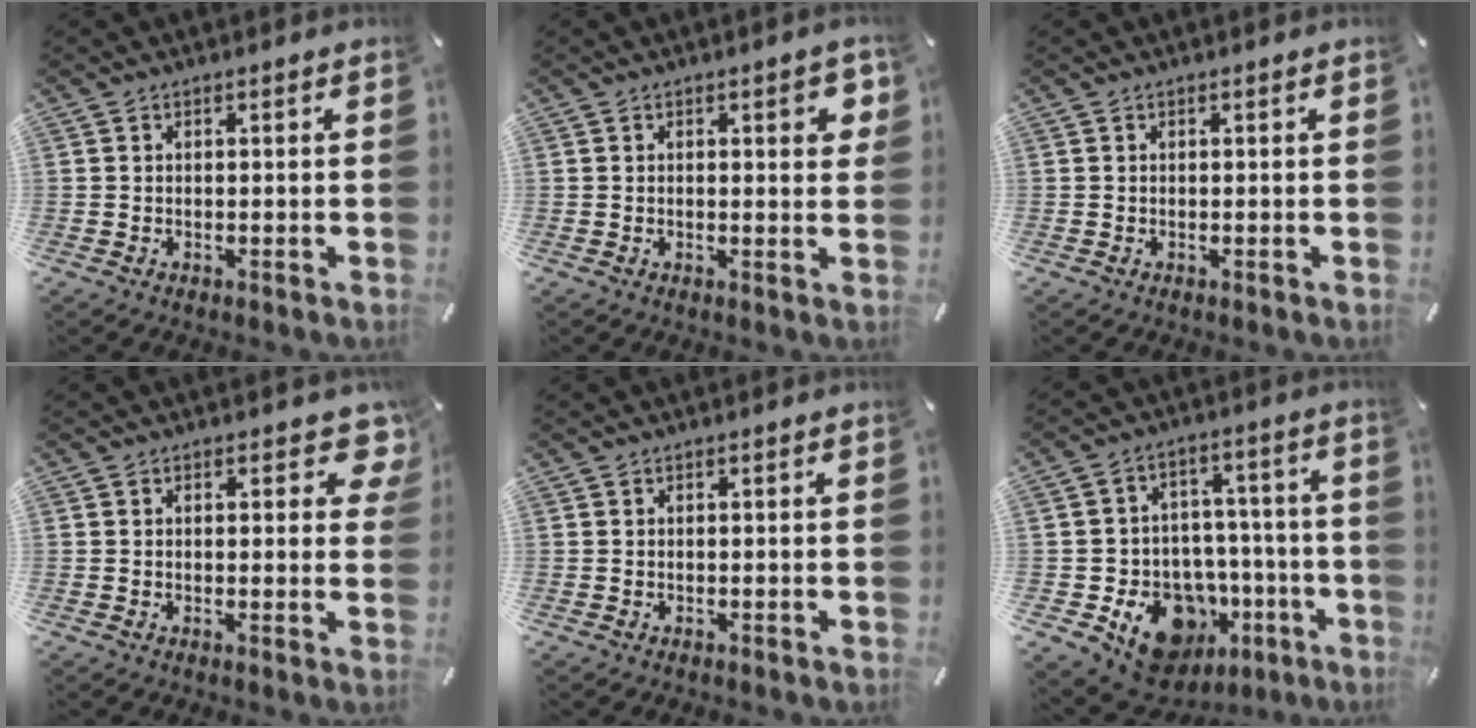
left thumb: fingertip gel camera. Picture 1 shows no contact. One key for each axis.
{"total": 4.5, "fx": 1.4, "fy": 1.7, "fz": 4.0, "tx": -0.046, "ty": -0.006, "tz": 0.016}
{"total": 0.0}
{"total": 5.5, "fx": 2.6, "fy": 2.7, "fz": 4.0, "tx": -0.038, "ty": -0.012, "tz": 0.038}
{"total": 0.0}
{"total": 16.4, "fx": -7.8, "fy": 11.8, "fz": 8.4, "tx": -0.103, "ty": 0.045, "tz": -0.119}